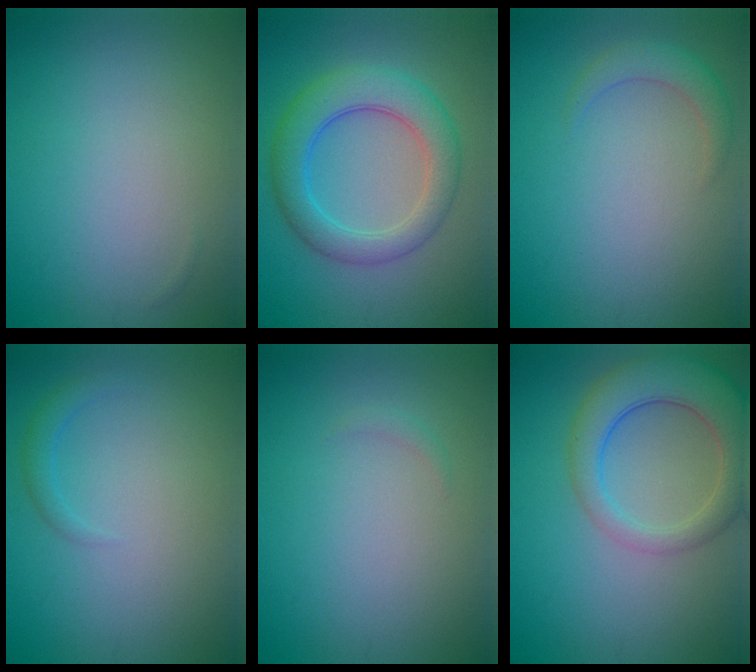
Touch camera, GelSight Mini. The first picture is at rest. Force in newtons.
{"total": 5.9, "press": 5.9, "slide": 0.2}
{"total": 2.1, "press": 2.1, "slide": 0.2}
{"total": 1.3, "press": 1.3, "slide": 0.0}
{"total": 0.6, "press": 0.6, "slide": 0.0}
{"total": 6.4, "press": 6.3, "slide": 0.7}